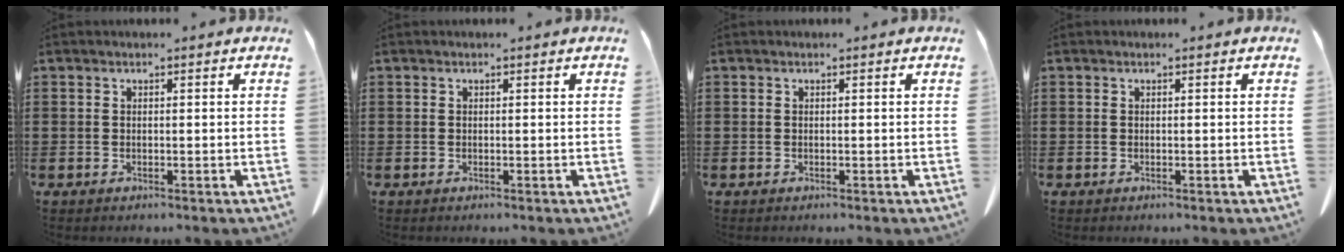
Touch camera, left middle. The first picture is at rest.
{"total": 0.0}
{"total": 0.0}
{"total": 0.0}